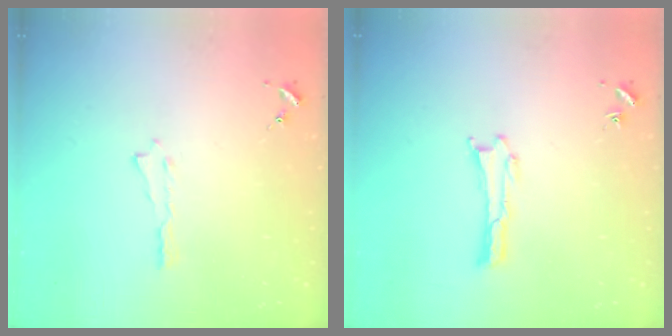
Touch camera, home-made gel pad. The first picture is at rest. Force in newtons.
{"total": 0.0}